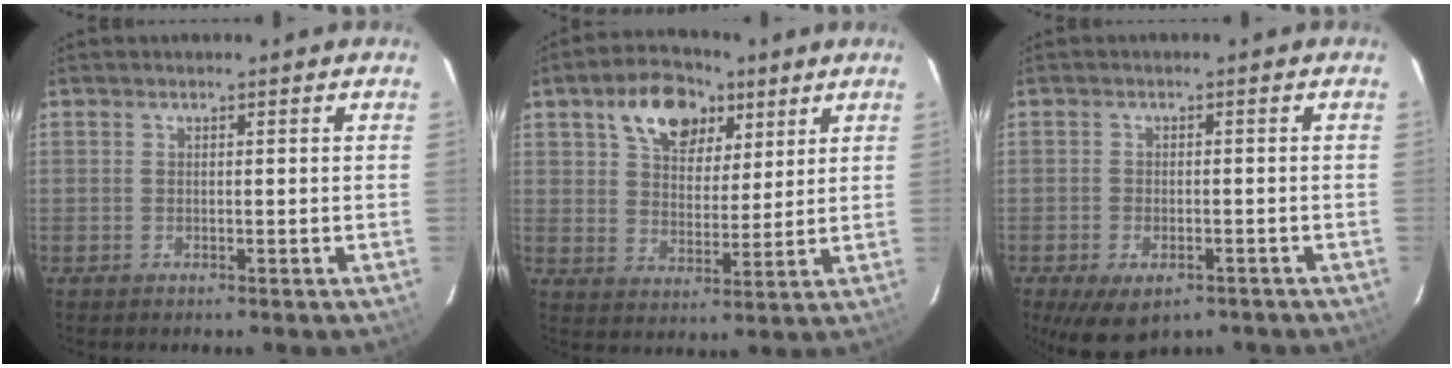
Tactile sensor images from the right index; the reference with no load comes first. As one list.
[{"total": 12.3, "force": [6.8, 7.4, 7.1], "torque": [-0.124, 0.026, 0.116]}, {"total": 8.1, "force": [-5.0, 4.2, 4.9], "torque": [-0.103, -0.024, -0.070]}]